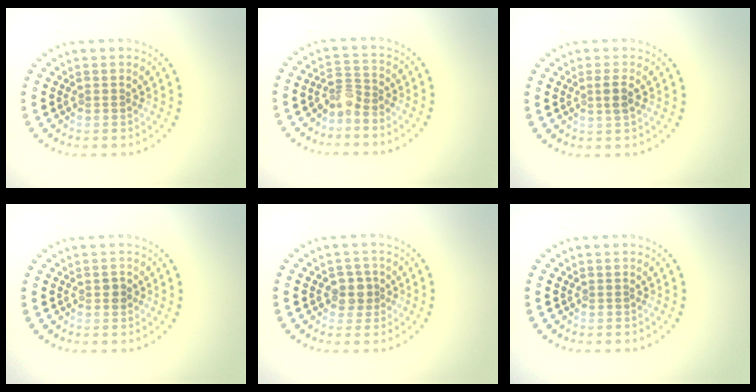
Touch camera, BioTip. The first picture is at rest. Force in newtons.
{"total": 2.1, "press": 1.5, "slide": 1.4}
{"total": 1.4, "press": 1.2, "slide": 0.7}
{"total": 1.0, "press": 1.0, "slide": 0.2}
{"total": 2.0, "press": 1.8, "slide": 0.8}
{"total": 0.0}